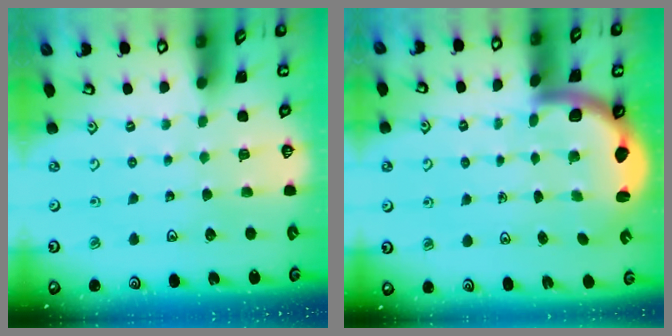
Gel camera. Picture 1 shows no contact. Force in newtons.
{"total": 4.9, "press": 4.6, "slide": 1.5}